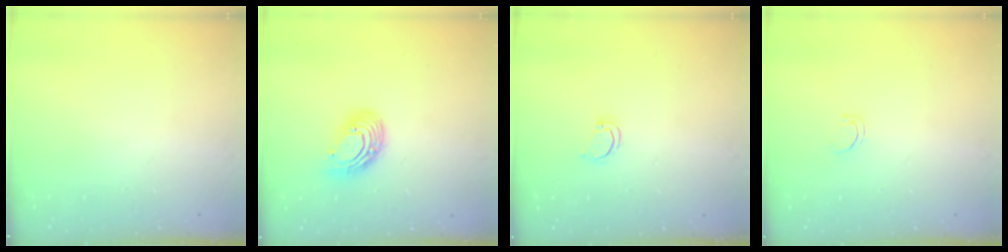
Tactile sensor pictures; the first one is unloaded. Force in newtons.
{"total": 11.1, "press": 11.0, "slide": 1.1}
{"total": 2.8, "press": 2.8, "slide": 0.3}
{"total": 2.6, "press": 2.5, "slide": 0.4}